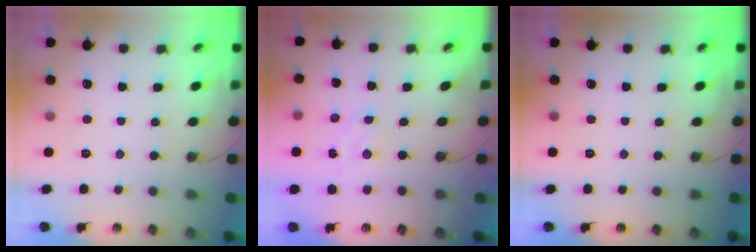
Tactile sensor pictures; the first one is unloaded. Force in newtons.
{"total": 1.9, "press": 1.9, "slide": 0.3}
{"total": 0.0}